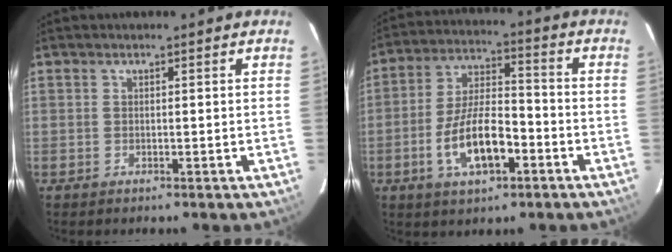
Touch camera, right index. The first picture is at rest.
{"total": 11.9, "force": [-4.8, 4.7, 9.9], "torque": [-0.195, 0.007, -0.078]}